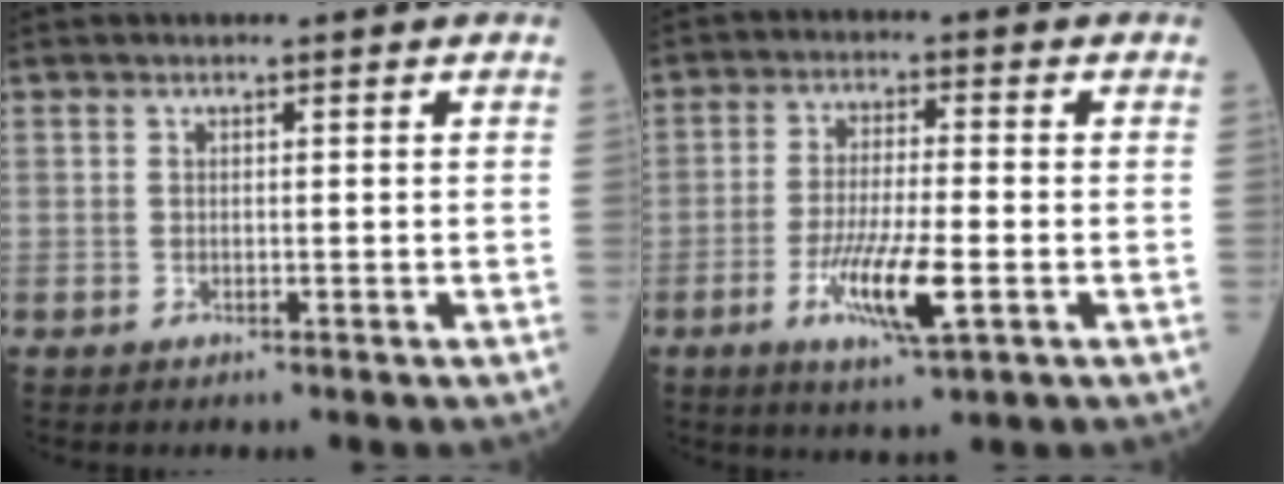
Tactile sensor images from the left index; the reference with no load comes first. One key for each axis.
{"total": 8.4, "fx": -3.2, "fy": 1.0, "fz": 7.7, "tx": -0.145, "ty": -0.014, "tz": -0.060}